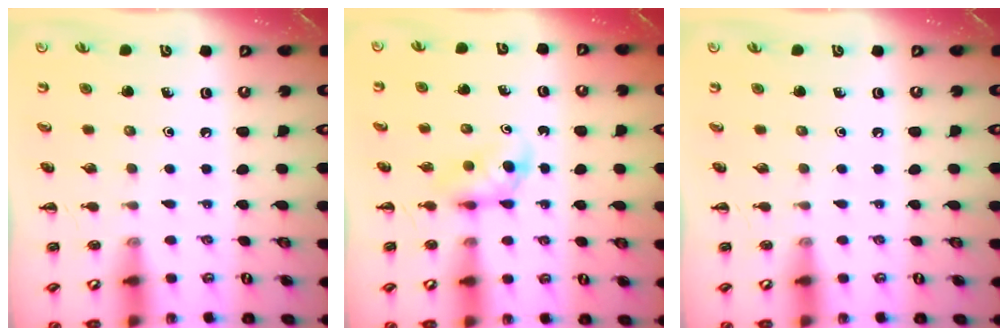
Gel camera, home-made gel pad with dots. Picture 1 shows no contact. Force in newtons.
{"total": 3.5, "press": 3.2, "slide": 1.5}
{"total": 0.0}